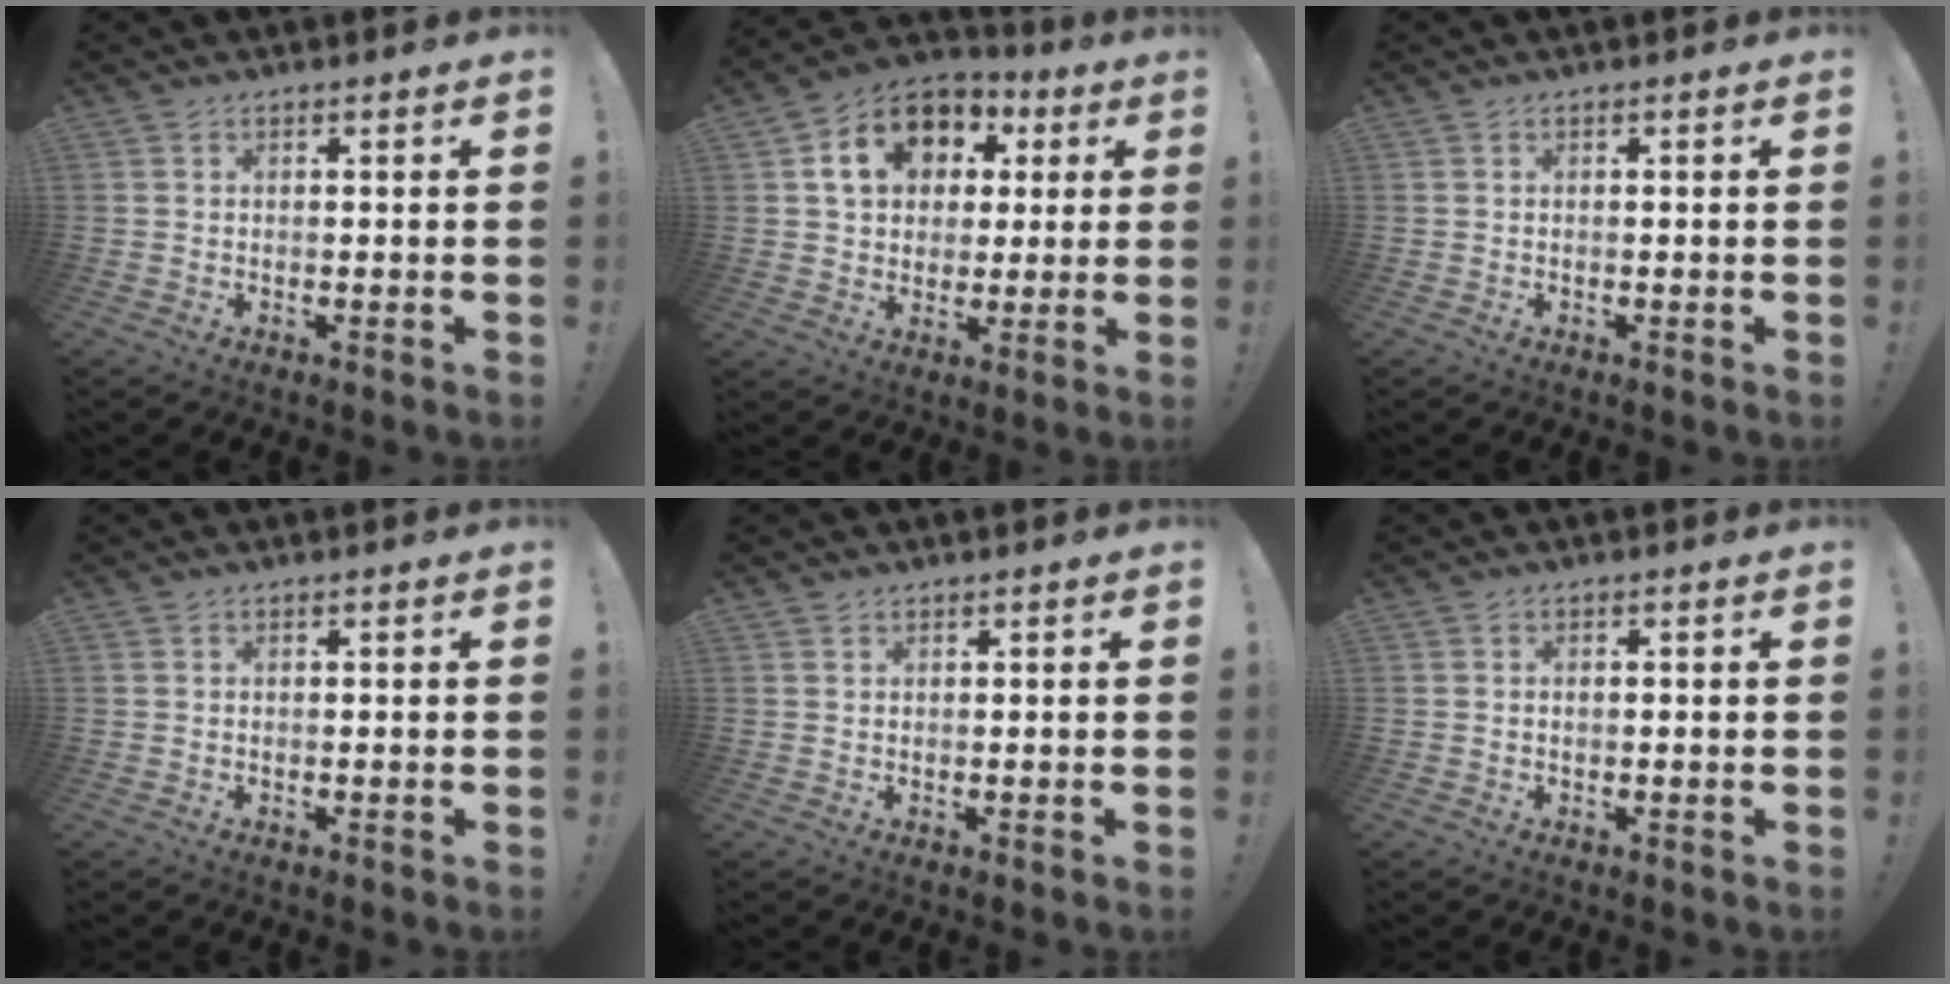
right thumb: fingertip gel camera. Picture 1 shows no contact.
{"total": 14.9, "force": [4.9, 11.9, 7.5], "torque": [-0.106, -0.002, 0.097]}
{"total": 0.0}
{"total": 0.0}
{"total": 0.7, "force": [0.6, 0.3, 0.0], "torque": [0.006, -0.002, 0.011]}
{"total": 0.5, "force": [0.0, 0.4, 0.2], "torque": [-0.012, 0.006, 0.001]}